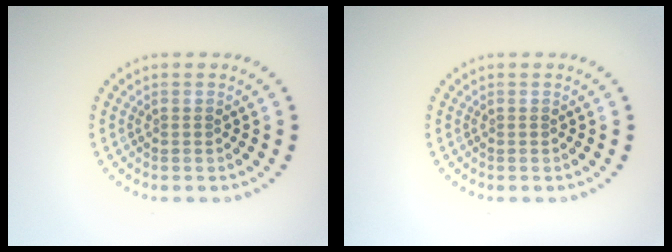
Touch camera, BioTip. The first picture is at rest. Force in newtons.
{"total": 0.0}